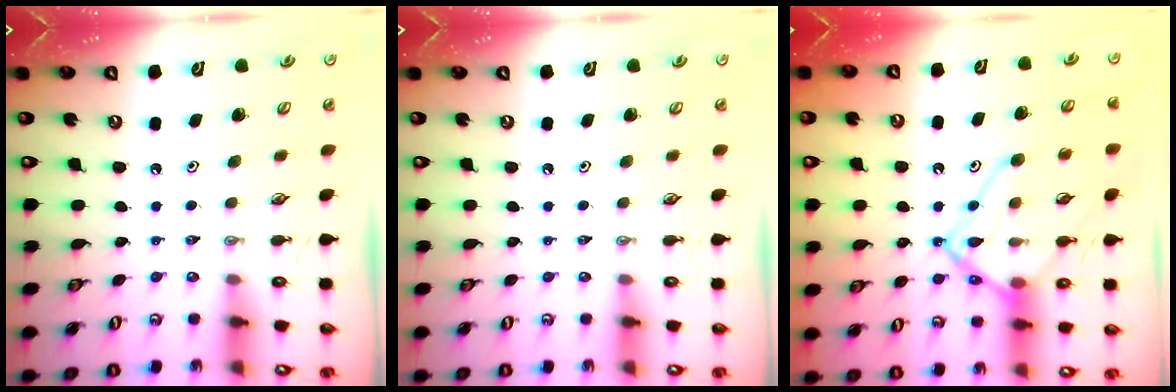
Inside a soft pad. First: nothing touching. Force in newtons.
{"total": 0.0}
{"total": 15.4, "press": 15.3, "slide": 1.6}